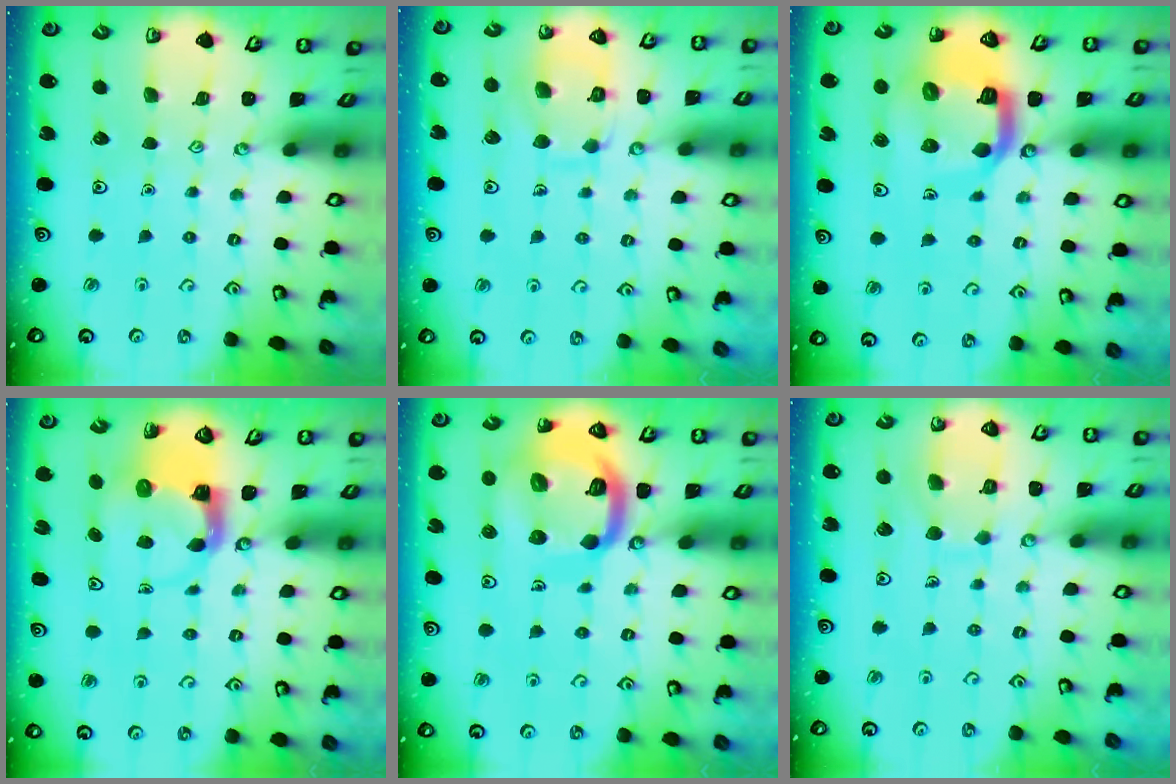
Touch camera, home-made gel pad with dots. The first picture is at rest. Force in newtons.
{"total": 11.0, "press": 11.0, "slide": 0.9}
{"total": 14.0, "press": 13.9, "slide": 1.6}
{"total": 3.7, "press": 3.6, "slide": 0.6}
{"total": 17.4, "press": 17.3, "slide": 1.9}
{"total": 9.0, "press": 8.9, "slide": 0.8}